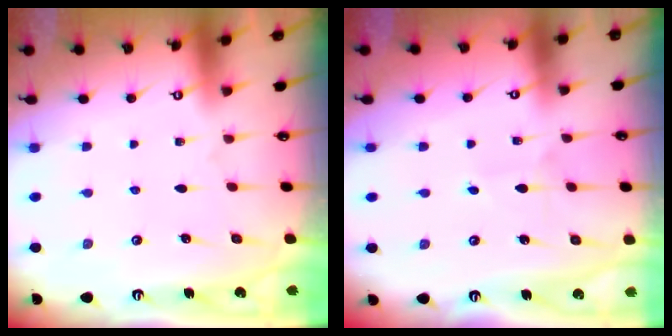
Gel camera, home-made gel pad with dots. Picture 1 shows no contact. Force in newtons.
{"total": 3.5, "press": 3.5, "slide": 0.4}